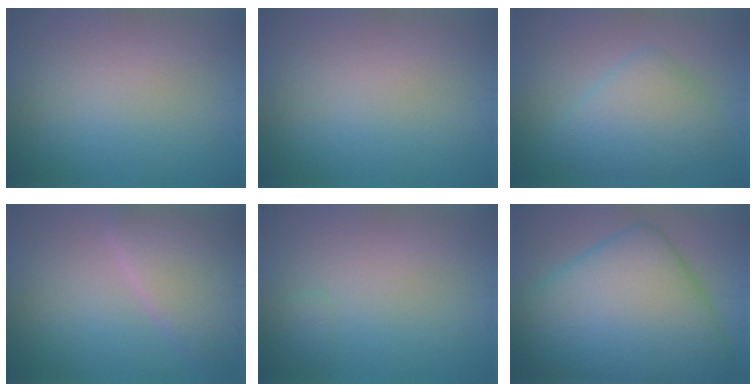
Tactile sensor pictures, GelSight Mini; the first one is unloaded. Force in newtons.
{"total": 0.0}
{"total": 5.0, "press": 5.0, "slide": 0.0}
{"total": 5.7, "press": 5.7, "slide": 0.2}
{"total": 0.6, "press": 0.6, "slide": 0.1}
{"total": 14.0, "press": 14.0, "slide": 0.3}